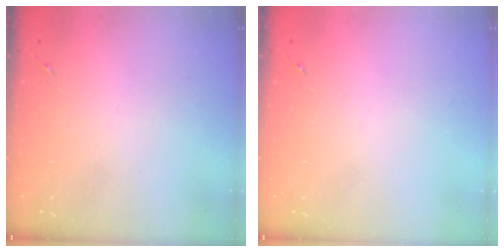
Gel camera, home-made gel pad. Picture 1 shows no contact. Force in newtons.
{"total": 0.0}